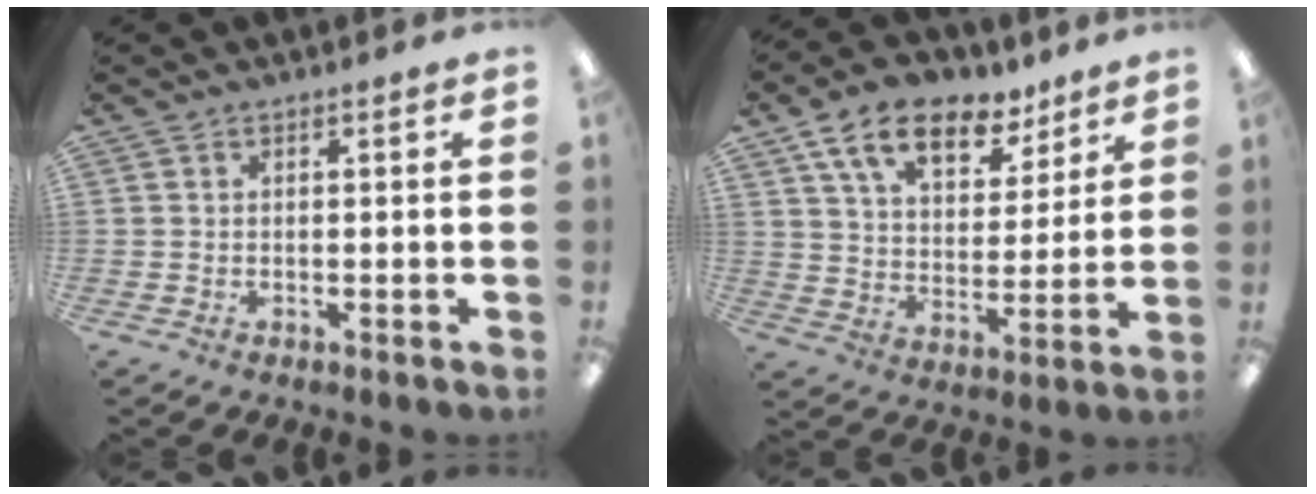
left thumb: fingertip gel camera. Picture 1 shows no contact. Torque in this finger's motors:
{"motor_torque": [0.40, 0.51, 1.37, -1.40, 0.18]}